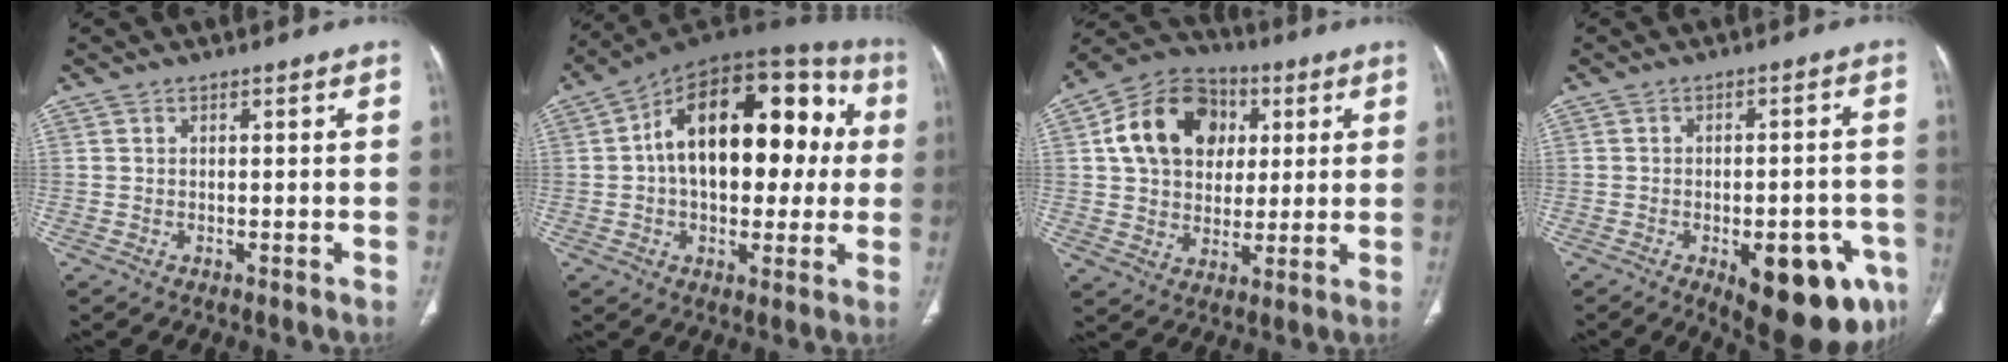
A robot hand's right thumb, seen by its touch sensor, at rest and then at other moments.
{"total": 24.6, "force": [2.8, 14.0, 20.0], "torque": [-0.265, 0.045, 0.032]}
{"total": 16.6, "force": [4.1, 13.0, 9.5], "torque": [-0.140, 0.008, 0.065]}
{"total": 17.0, "force": [-7.3, 7.0, 13.6], "torque": [-0.119, 0.022, -0.079]}